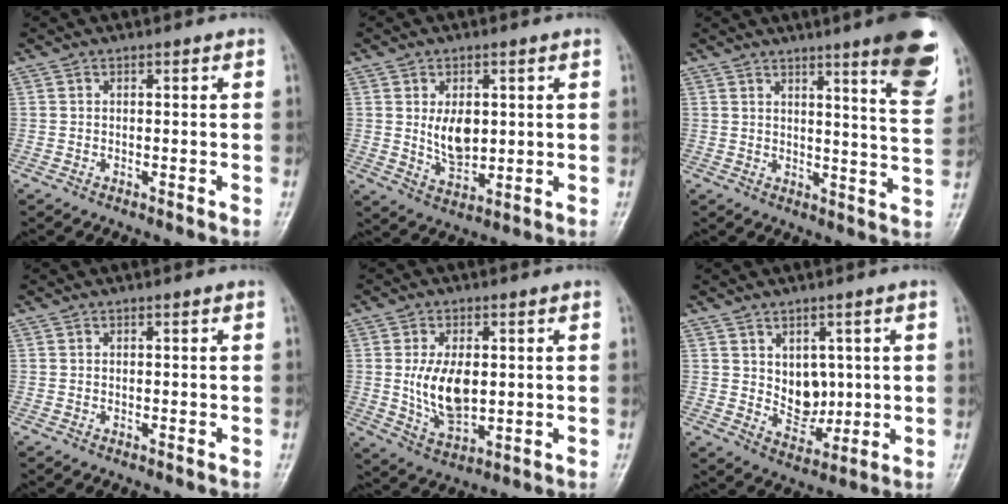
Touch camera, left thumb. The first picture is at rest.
{"total": 6.9, "force": [1.1, 4.2, 5.3], "torque": [-0.072, -0.015, 0.029]}
{"total": 13.2, "force": [7.7, 1.4, 10.7], "torque": [-0.122, -0.046, 0.095]}
{"total": 0.0}
{"total": 10.0, "force": [0.6, 5.6, 8.2], "torque": [-0.141, -0.012, 0.023]}
{"total": 7.1, "force": [1.3, 5.2, 4.7], "torque": [-0.039, -0.019, 0.037]}